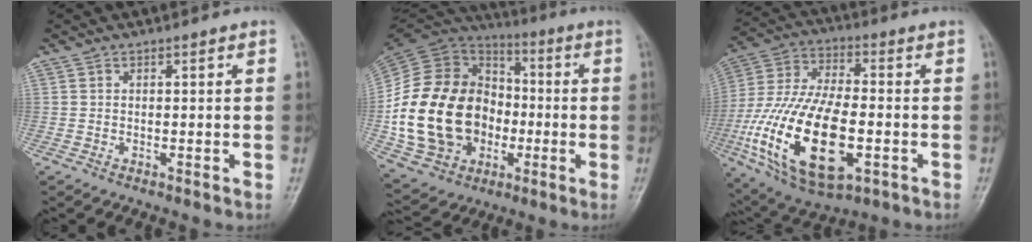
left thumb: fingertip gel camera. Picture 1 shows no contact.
{"total": 25.7, "force": [-3.7, 20.3, 15.4], "torque": [-0.291, 0.031, -0.050]}
{"total": 23.4, "force": [-5.7, 11.4, 19.7], "torque": [-0.404, 0.006, -0.088]}